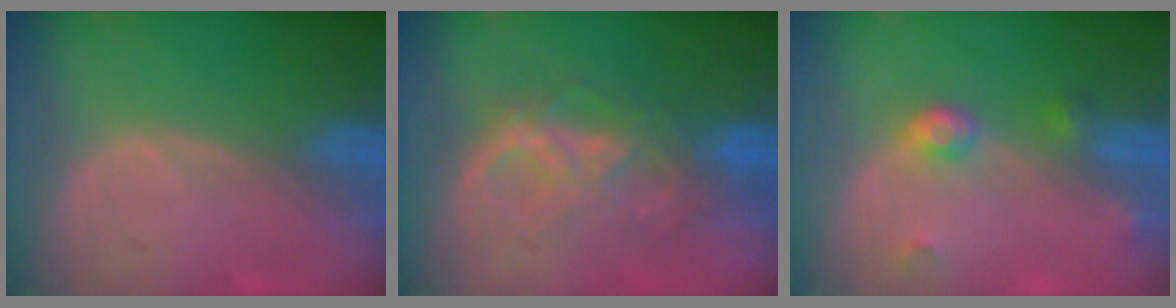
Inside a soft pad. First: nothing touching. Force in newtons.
{"total": 6.5, "press": 6.5, "slide": 0.3}
{"total": 3.9, "press": 3.6, "slide": 1.5}